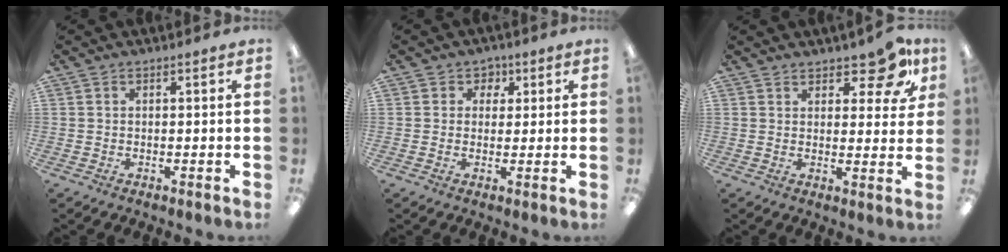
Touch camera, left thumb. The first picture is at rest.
{"total": 3.2, "force": [0.9, 3.1, 0.4], "torque": [-0.002, 0.001, 0.012]}
{"total": 8.4, "force": [6.1, 3.6, 4.5], "torque": [-0.046, -0.041, 0.103]}